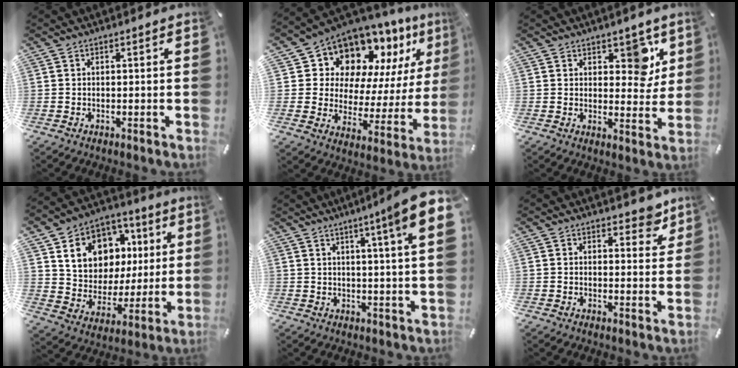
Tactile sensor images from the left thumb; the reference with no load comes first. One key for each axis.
{"total": 11.2, "fx": 9.4, "fy": 6.1, "fz": 0.8, "tx": -0.029, "ty": -0.112, "tz": 0.170}
{"total": 8.0, "fx": 3.9, "fy": 4.8, "fz": 5.0, "tx": -0.037, "ty": -0.017, "tz": 0.060}
{"total": 13.8, "fx": 4.8, "fy": 11.8, "fz": 5.2, "tx": -0.095, "ty": -0.017, "tz": 0.099}
{"total": 10.8, "fx": 4.8, "fy": 0.0, "fz": 9.6, "tx": -0.144, "ty": -0.028, "tz": 0.072}
{"total": 4.6, "fx": 3.3, "fy": 2.7, "fz": 1.7, "tx": -0.001, "ty": -0.016, "tz": 0.053}